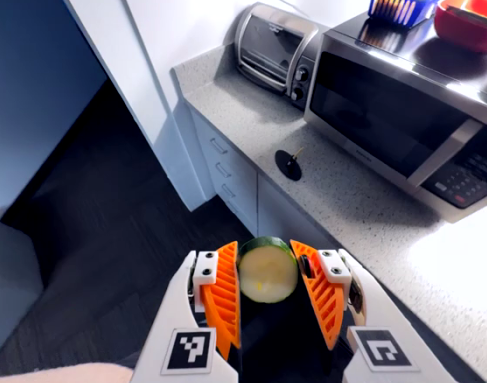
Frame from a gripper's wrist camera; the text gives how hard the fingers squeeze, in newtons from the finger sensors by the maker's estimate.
{"total": 11.1, "left": 11.0, "right": 11.2}